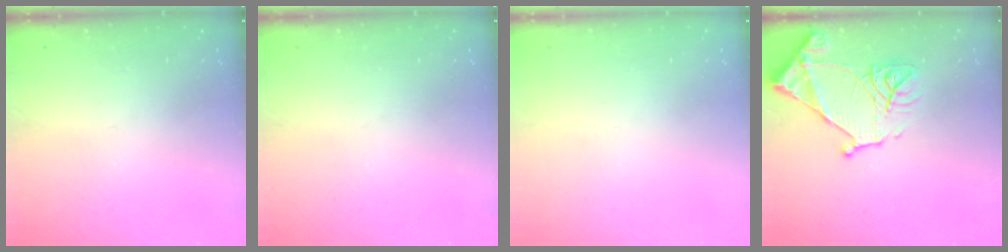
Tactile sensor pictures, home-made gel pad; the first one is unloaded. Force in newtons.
{"total": 0.0}
{"total": 0.0}
{"total": 15.2, "press": 15.2, "slide": 1.5}